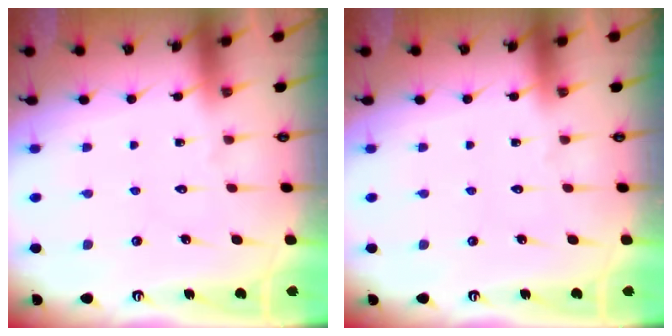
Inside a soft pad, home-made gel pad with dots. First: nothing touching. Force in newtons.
{"total": 0.0}